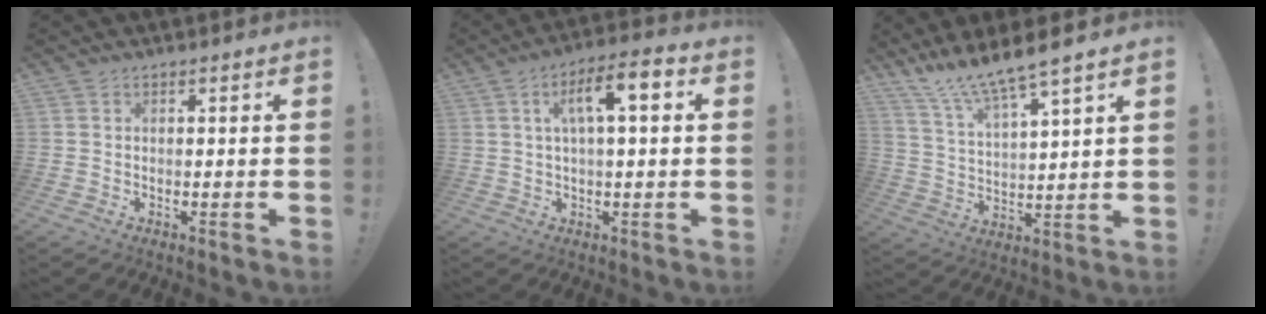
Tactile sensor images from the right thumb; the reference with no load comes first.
{"total": 9.4, "force": [2.1, 2.8, 8.7], "torque": [-0.144, 0.008, 0.030]}
{"total": 9.9, "force": [9.0, -0.4, 4.1], "torque": [-0.098, -0.066, 0.157]}